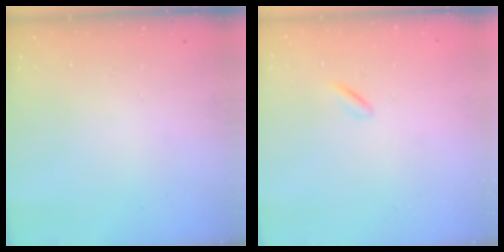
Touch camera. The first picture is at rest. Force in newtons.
{"total": 0.5, "press": 0.3, "slide": 0.4}